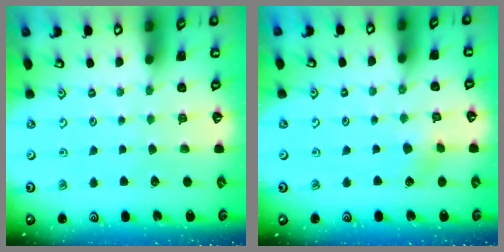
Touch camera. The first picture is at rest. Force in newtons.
{"total": 3.4, "press": 3.4, "slide": 0.4}